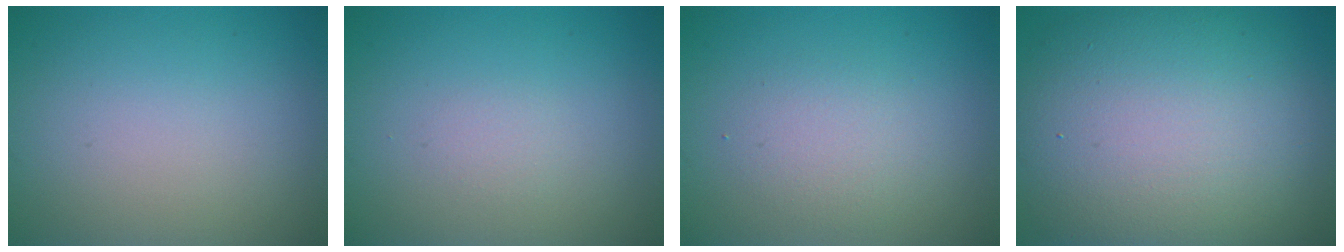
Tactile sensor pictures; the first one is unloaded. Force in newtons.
{"total": 0.6, "press": 0.6, "slide": 0.0}
{"total": 2.2, "press": 2.2, "slide": 0.2}
{"total": 13.7, "press": 13.7, "slide": 0.8}